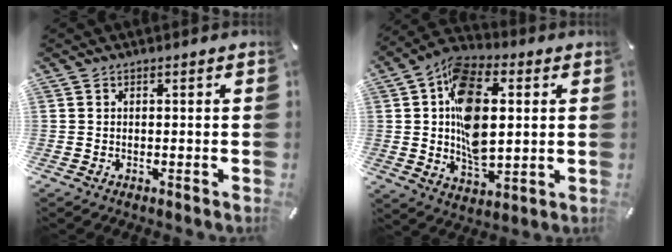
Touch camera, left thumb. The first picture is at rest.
{"total": 16.5, "force": [2.4, 10.4, 12.5], "torque": [-0.227, 0.002, 0.042]}